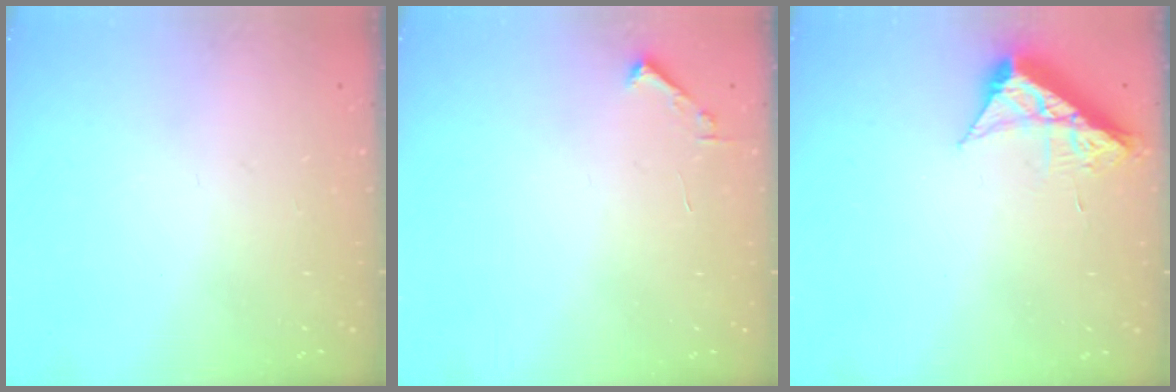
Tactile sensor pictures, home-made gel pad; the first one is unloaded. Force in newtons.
{"total": 1.7, "press": 1.7, "slide": 0.2}
{"total": 8.9, "press": 8.9, "slide": 0.4}